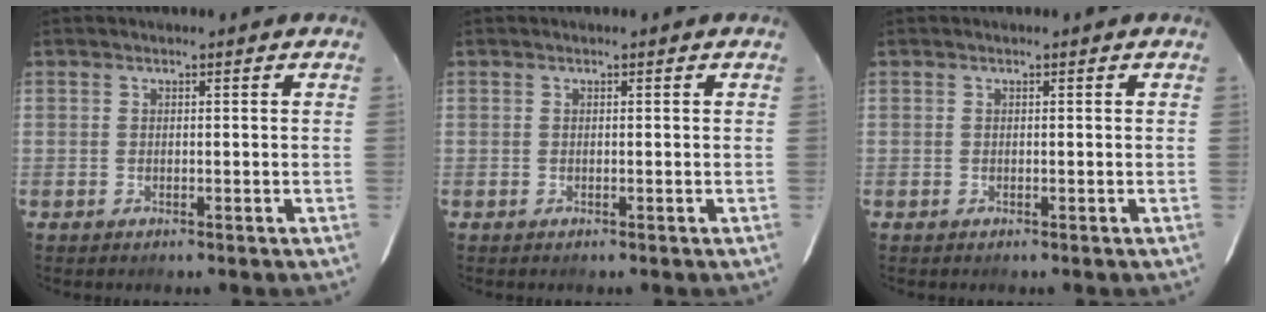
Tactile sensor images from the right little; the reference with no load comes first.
{"total": 0.0}
{"total": 0.0}